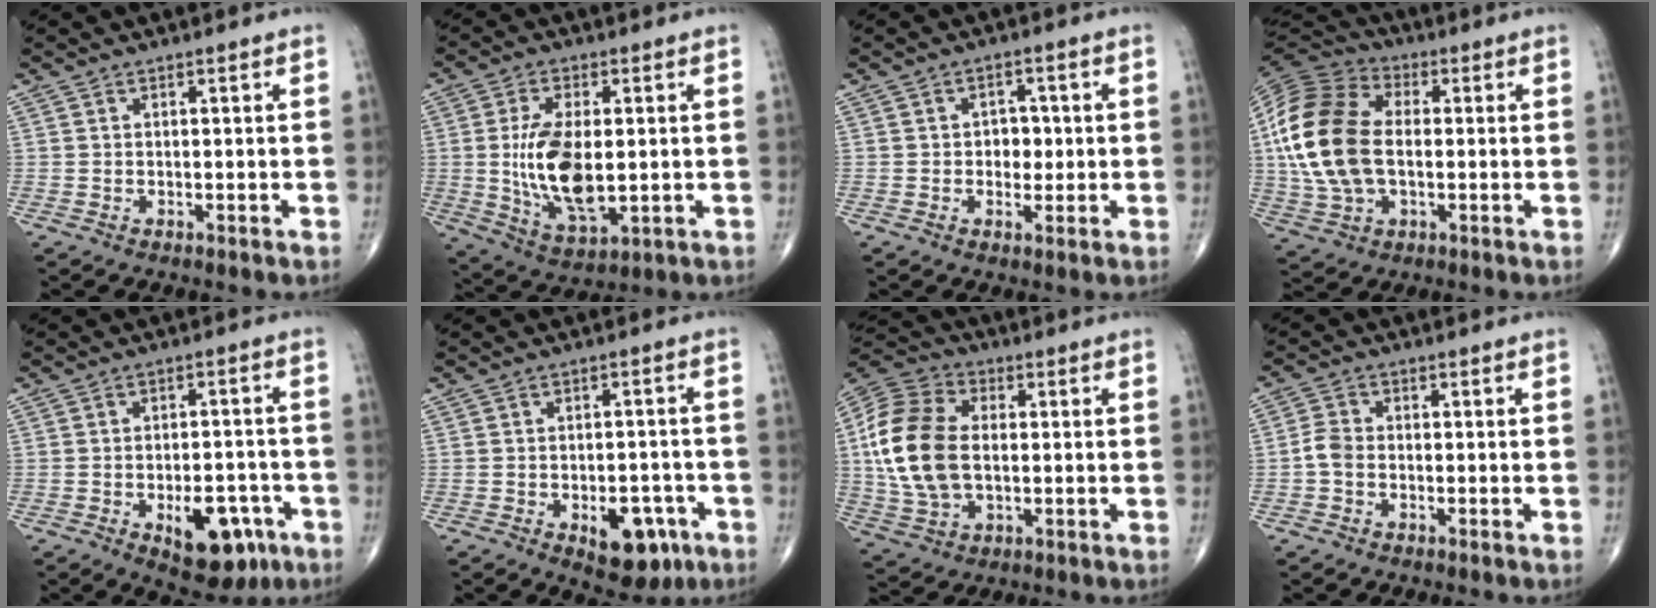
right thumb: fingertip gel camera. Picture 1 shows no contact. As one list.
[{"total": 13.6, "force": [0.0, 6.4, 12.0], "torque": [-0.228, -0.019, 0.009]}, {"total": 3.9, "force": [0.0, 2.9, 2.5], "torque": [-0.010, 0.005, -0.002]}, {"total": 19.3, "force": [0.4, 11.9, 15.2], "torque": [-0.325, 0.015, 0.005]}, {"total": 11.8, "force": [-5.0, 6.2, 8.7], "torque": [-0.091, 0.024, -0.058]}, {"total": 9.8, "force": [-4.2, 5.3, 7.0], "torque": [-0.066, 0.021, -0.047]}, {"total": 17.9, "force": [0.5, 11.4, 13.8], "torque": [-0.284, 0.013, 0.009]}, {"total": 3.1, "force": [-0.9, 2.2, 2.0], "torque": [-0.037, 0.009, -0.027]}]